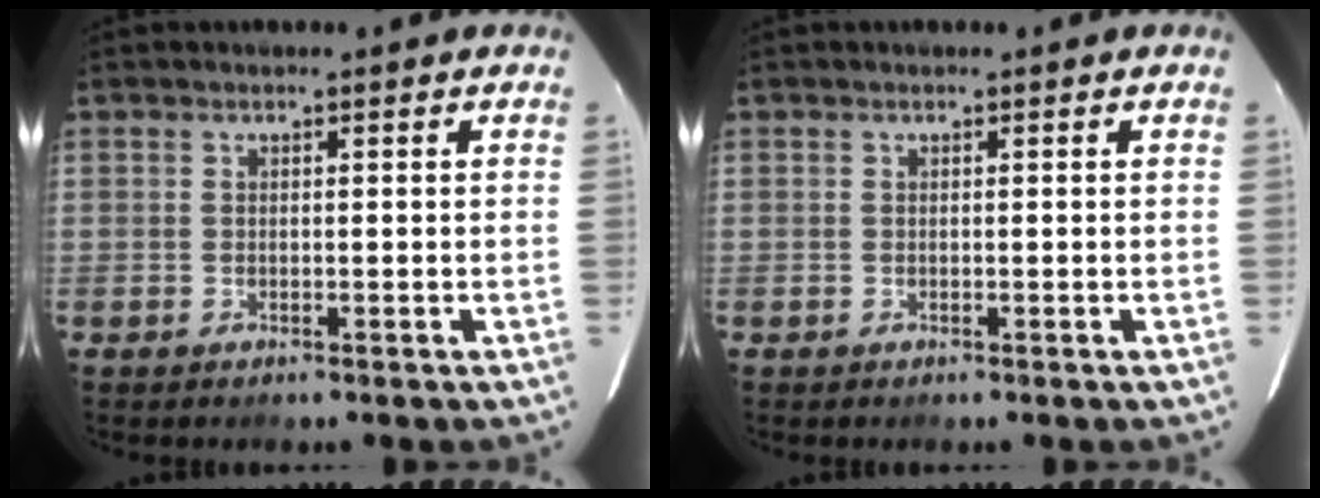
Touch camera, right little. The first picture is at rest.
{"total": 0.0}